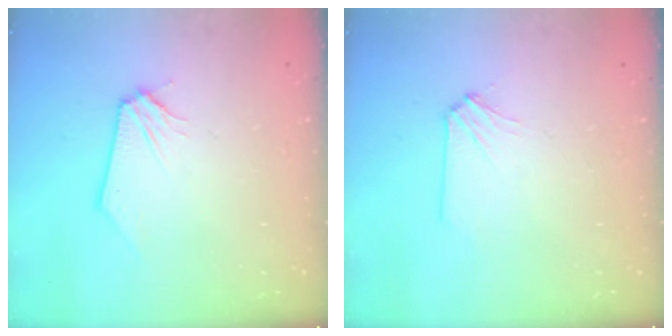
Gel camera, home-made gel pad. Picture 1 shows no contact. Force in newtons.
{"total": 2.1, "press": 2.1, "slide": 0.4}